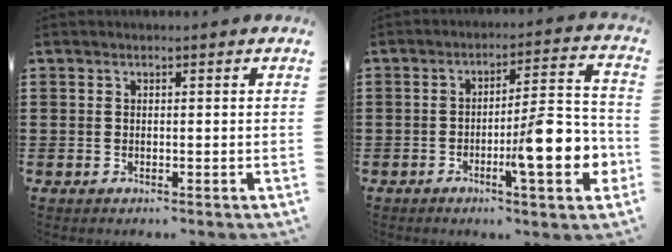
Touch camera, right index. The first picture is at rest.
{"total": 11.2, "force": [-3.8, 1.9, 10.4], "torque": [-0.144, -0.008, -0.068]}